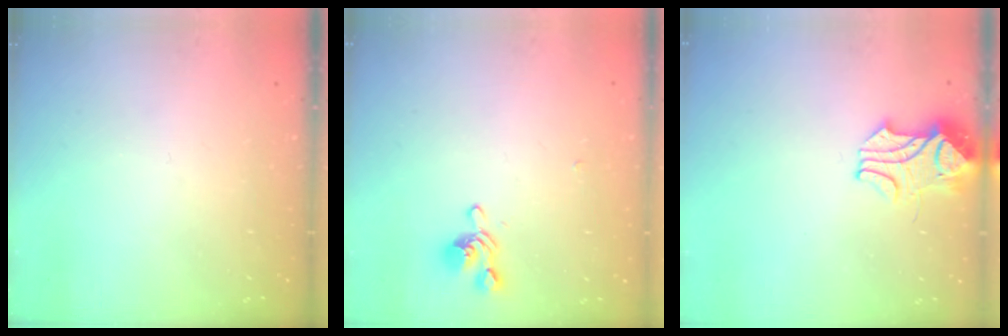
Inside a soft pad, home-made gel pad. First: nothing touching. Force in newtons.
{"total": 1.3, "press": 0.9, "slide": 1.0}
{"total": 2.6, "press": 2.4, "slide": 1.0}